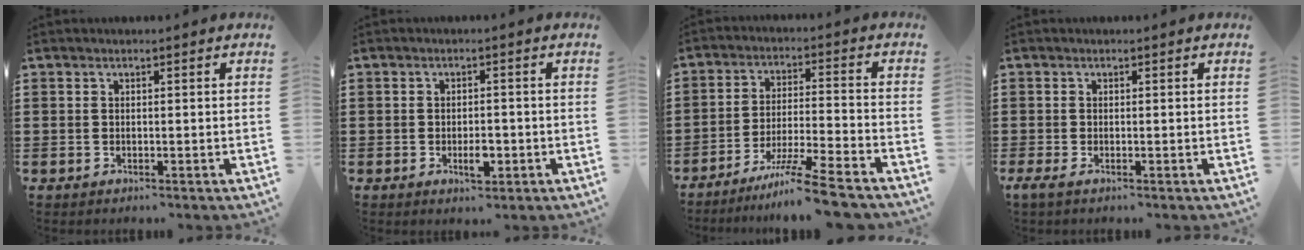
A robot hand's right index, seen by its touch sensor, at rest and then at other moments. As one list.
[{"total": 3.2, "force": [-1.1, 1.3, 2.7], "torque": [-0.048, 0.001, -0.018]}, {"total": 8.6, "force": [-7.2, -0.9, 4.6], "torque": [-0.083, -0.003, -0.140]}, {"total": 0.7, "force": [-0.1, 0.1, 0.7], "torque": [-0.015, -0.001, -0.002]}]